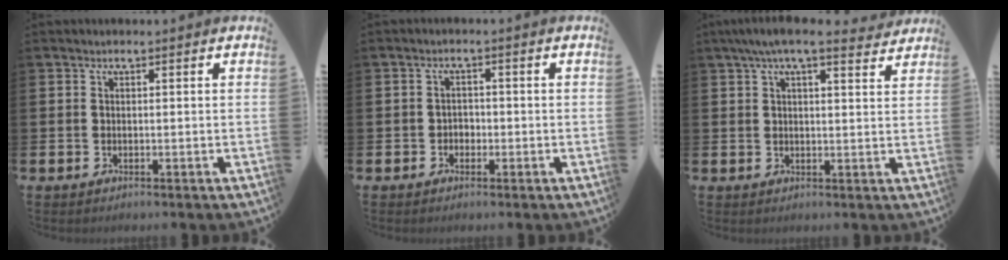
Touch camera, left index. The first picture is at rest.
{"total": 1.6, "force": [-0.8, 1.4, 0.5], "torque": [-0.008, 0.003, -0.018]}
{"total": 5.7, "force": [4.9, 0.8, 2.8], "torque": [-0.059, -0.012, 0.086]}